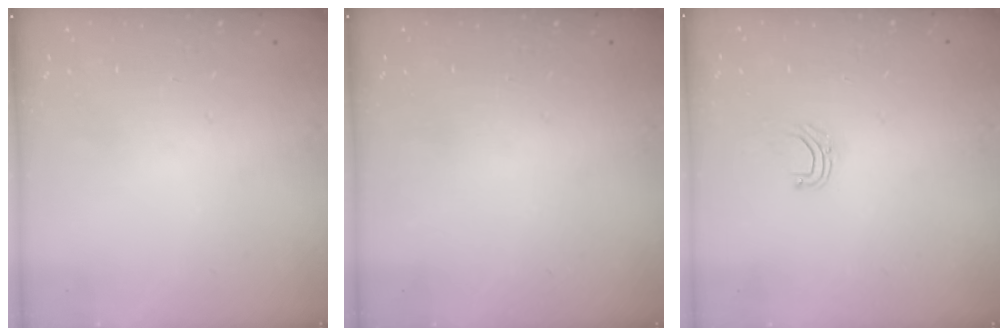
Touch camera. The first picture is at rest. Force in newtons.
{"total": 0.0}
{"total": 4.9, "press": 4.8, "slide": 0.5}